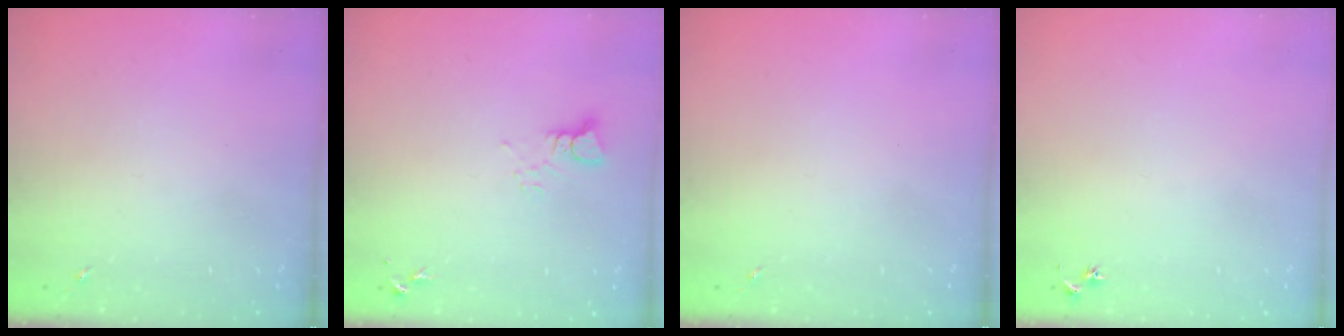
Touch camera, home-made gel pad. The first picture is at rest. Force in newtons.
{"total": 3.4, "press": 3.4, "slide": 0.3}
{"total": 0.0}
{"total": 2.9, "press": 2.8, "slide": 0.3}